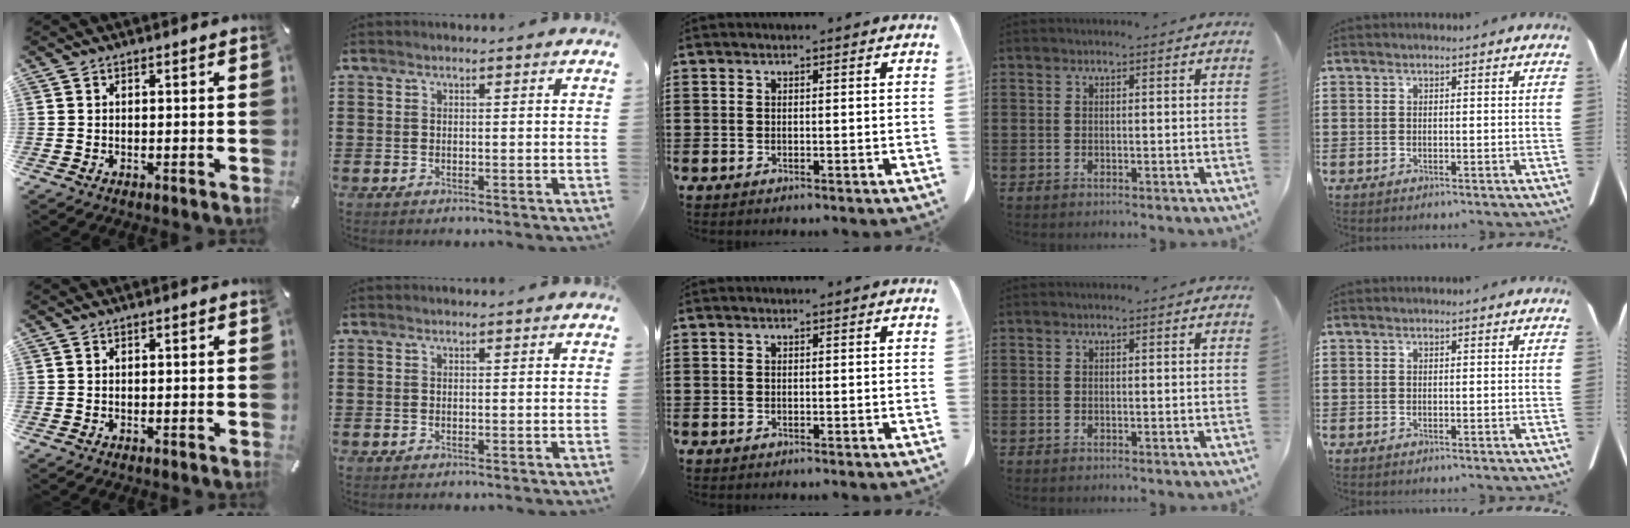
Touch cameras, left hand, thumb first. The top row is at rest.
{}